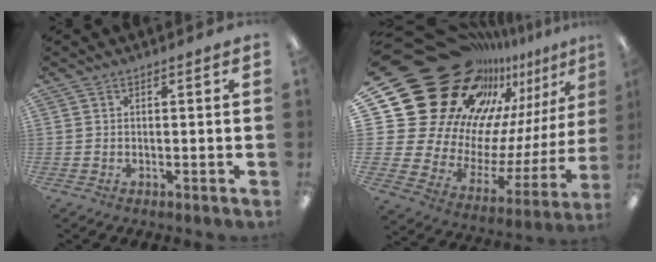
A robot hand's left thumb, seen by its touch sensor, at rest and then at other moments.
{"total": 29.0, "force": [18.2, 18.3, 13.3], "torque": [-0.178, -0.181, 0.384]}